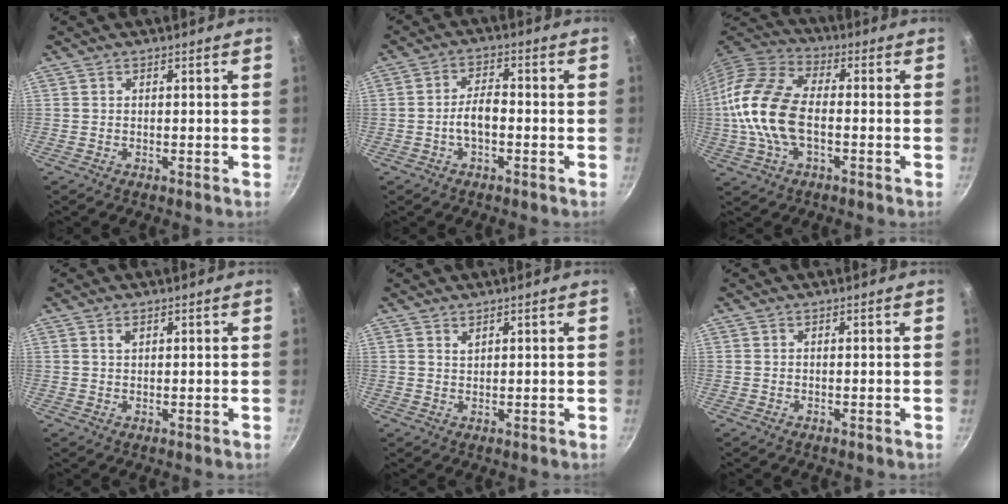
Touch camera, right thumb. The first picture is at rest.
{"total": 4.9, "force": [-1.4, 2.4, 4.1], "torque": [-0.068, 0.026, -0.029]}
{"total": 16.2, "force": [-1.5, 9.0, 13.4], "torque": [-0.261, 0.030, -0.046]}
{"total": 1.3, "force": [0.6, 0.8, 0.8], "torque": [-0.011, 0.000, 0.011]}
{"total": 1.2, "force": [0.9, 0.6, 0.5], "torque": [-0.007, -0.003, 0.017]}
{"total": 0.0}